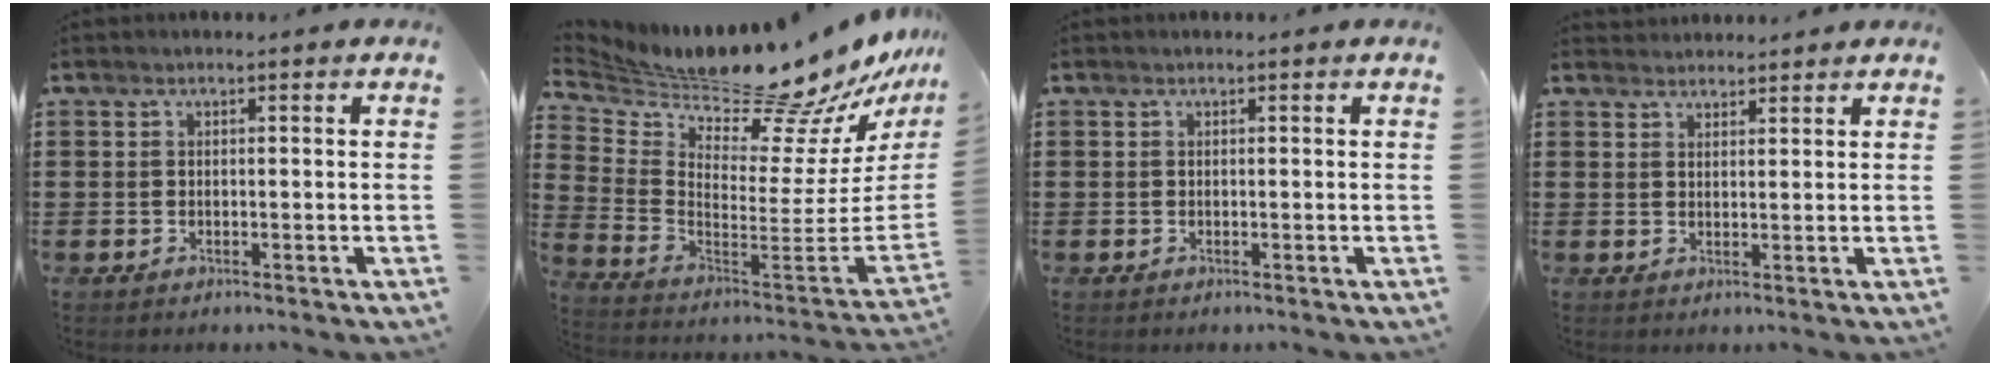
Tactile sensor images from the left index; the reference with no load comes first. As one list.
[{"total": 12.2, "force": [11.8, 0.5, 3.2], "torque": [-0.076, -0.115, 0.185]}, {"total": 0.0}, {"total": 1.9, "force": [1.9, 0.3, -0.5], "torque": [0.003, -0.001, 0.037]}]